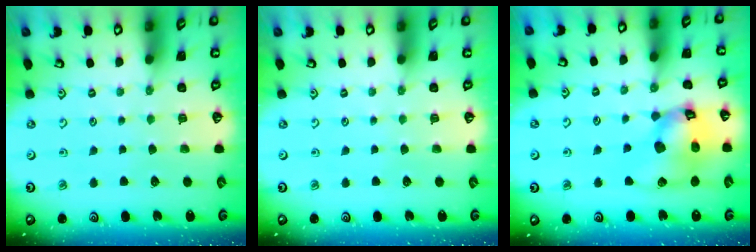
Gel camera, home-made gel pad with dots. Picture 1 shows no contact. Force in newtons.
{"total": 0.0}
{"total": 14.7, "press": 14.5, "slide": 2.1}